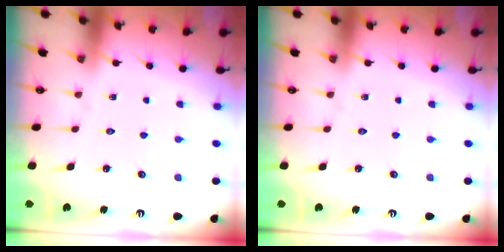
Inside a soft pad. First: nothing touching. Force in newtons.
{"total": 0.0}